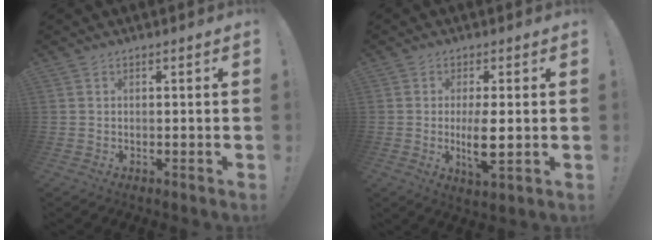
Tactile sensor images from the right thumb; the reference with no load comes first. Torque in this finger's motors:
{"motor_torque": [0.91, 1.37, 0.05, 0.01, 0.02]}